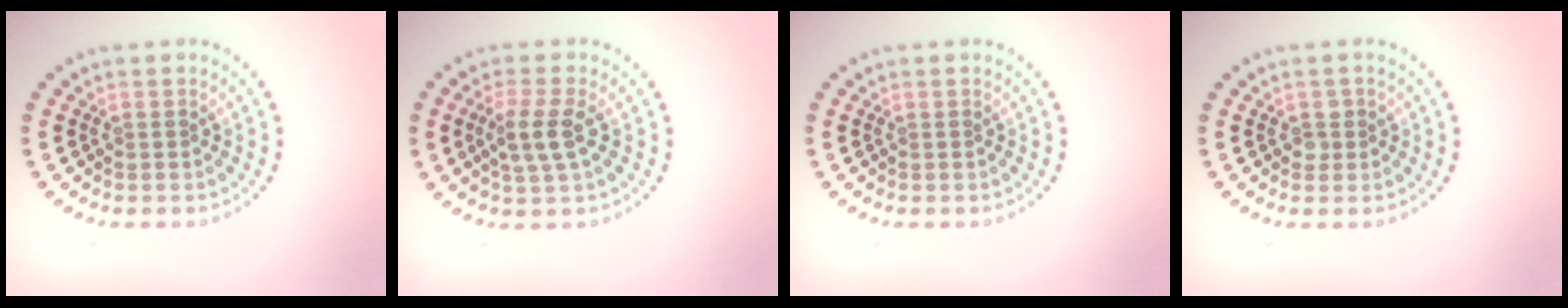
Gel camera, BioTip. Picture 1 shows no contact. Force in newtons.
{"total": 2.8, "press": 2.7, "slide": 1.0}
{"total": 0.0}
{"total": 1.1, "press": 1.0, "slide": 0.4}